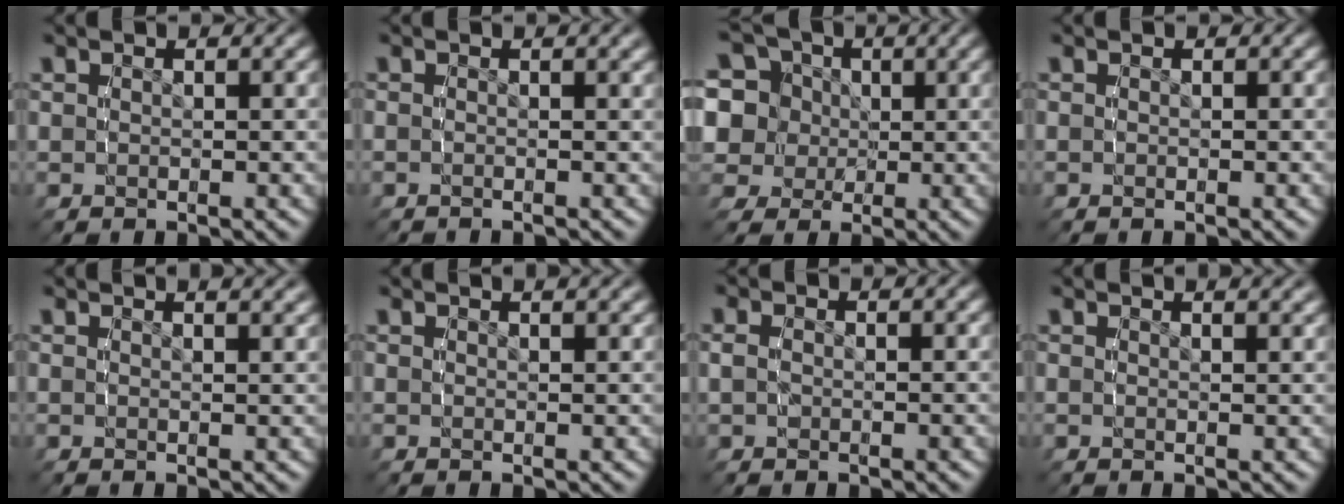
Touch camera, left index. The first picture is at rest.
{"total": 0.8, "force": [-0.6, -0.4, 0.0], "torque": [-0.004, -0.002, -0.012]}
{"total": 12.3, "force": [0.6, 11.2, 5.0], "torque": [-0.129, -0.036, 0.003]}
{"total": 0.0}
{"total": 1.7, "force": [1.6, -0.2, 0.6], "torque": [-0.001, 0.004, 0.020]}
{"total": 1.2, "force": [1.1, -0.3, 0.3], "torque": [0.002, 0.003, 0.015]}
{"total": 1.3, "force": [-0.7, 0.9, 0.6], "torque": [-0.025, -0.010, -0.010]}
{"total": 1.4, "force": [1.3, -0.2, 0.4], "torque": [0.003, 0.003, 0.016]}